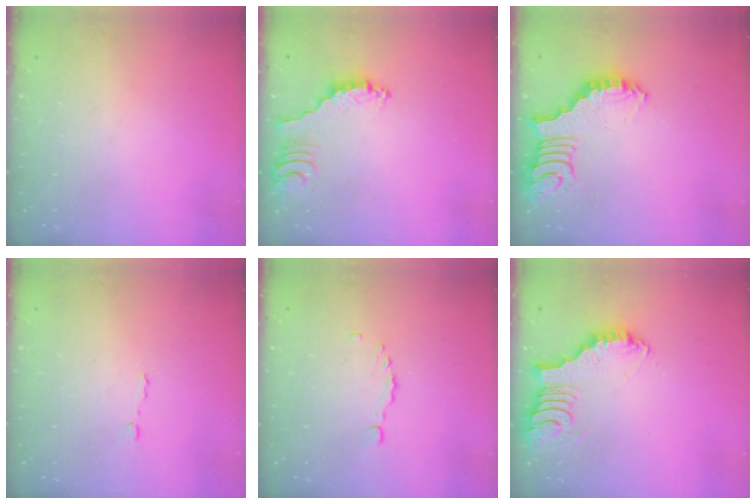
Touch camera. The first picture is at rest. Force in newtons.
{"total": 2.3, "press": 2.3, "slide": 0.1}
{"total": 2.6, "press": 2.5, "slide": 0.6}
{"total": 1.2, "press": 1.2, "slide": 0.0}
{"total": 0.6, "press": 0.5, "slide": 0.3}
{"total": 3.8, "press": 3.7, "slide": 0.3}